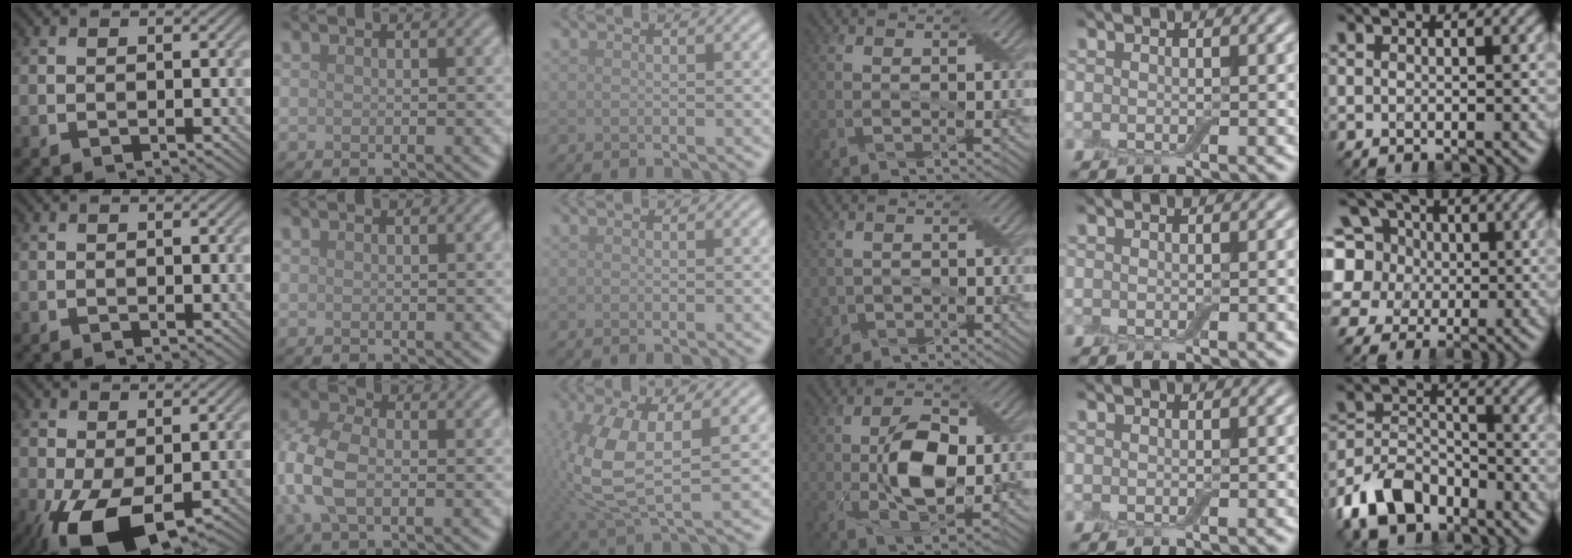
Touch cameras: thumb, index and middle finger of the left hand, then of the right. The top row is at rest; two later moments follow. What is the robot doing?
{"motion": "extract", "object": "airpods case & airpods"}